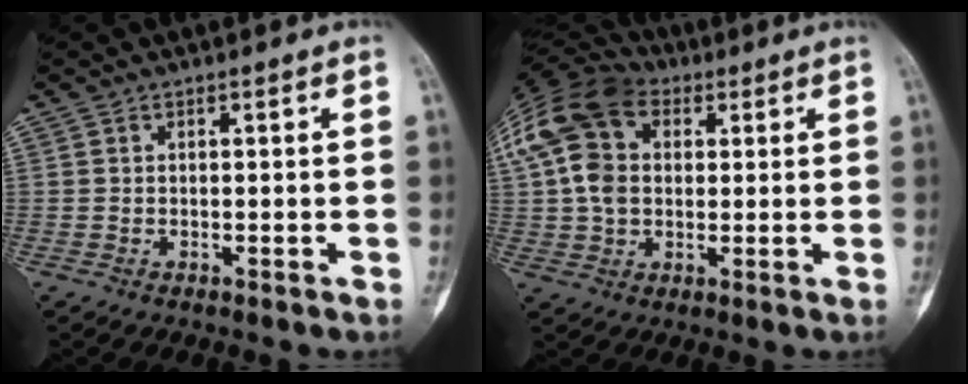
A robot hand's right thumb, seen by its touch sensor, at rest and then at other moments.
{"total": 15.4, "force": [4.0, 10.8, 10.3], "torque": [-0.199, 0.025, 0.067]}